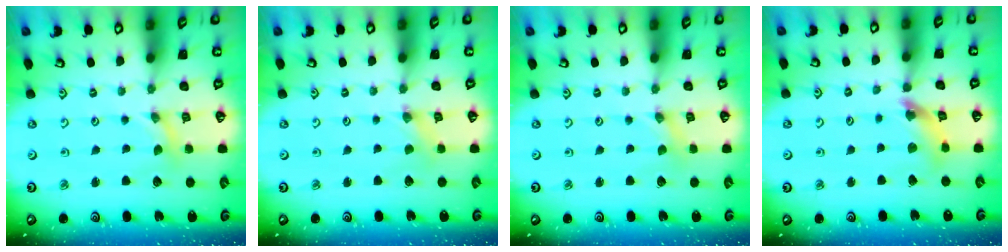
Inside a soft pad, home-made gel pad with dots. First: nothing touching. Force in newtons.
{"total": 0.6, "press": 0.6, "slide": 0.2}
{"total": 0.0}
{"total": 9.2, "press": 9.2, "slide": 0.8}